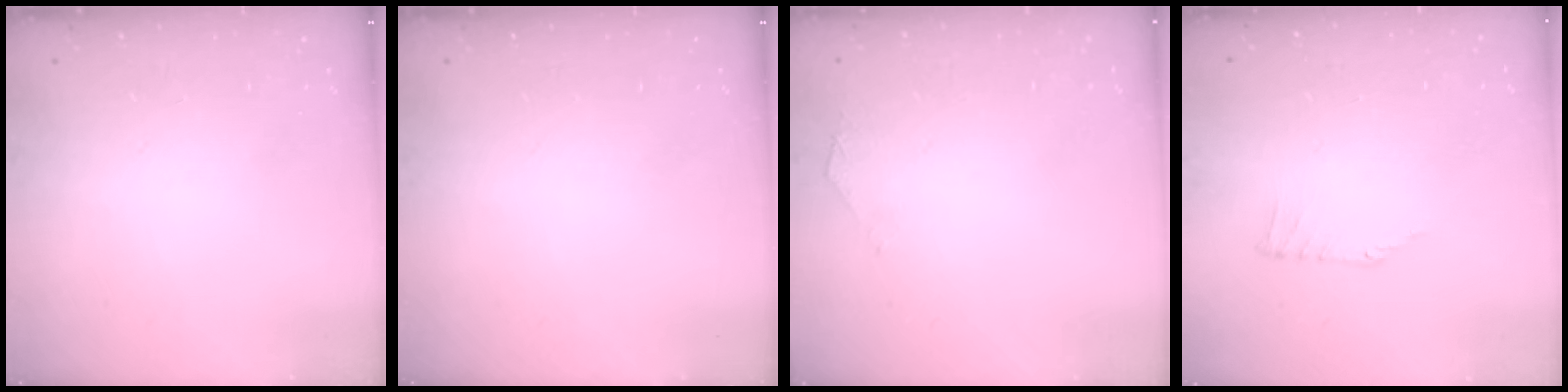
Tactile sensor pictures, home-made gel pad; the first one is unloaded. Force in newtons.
{"total": 0.0}
{"total": 2.6, "press": 2.6, "slide": 0.5}
{"total": 1.1, "press": 1.0, "slide": 0.2}